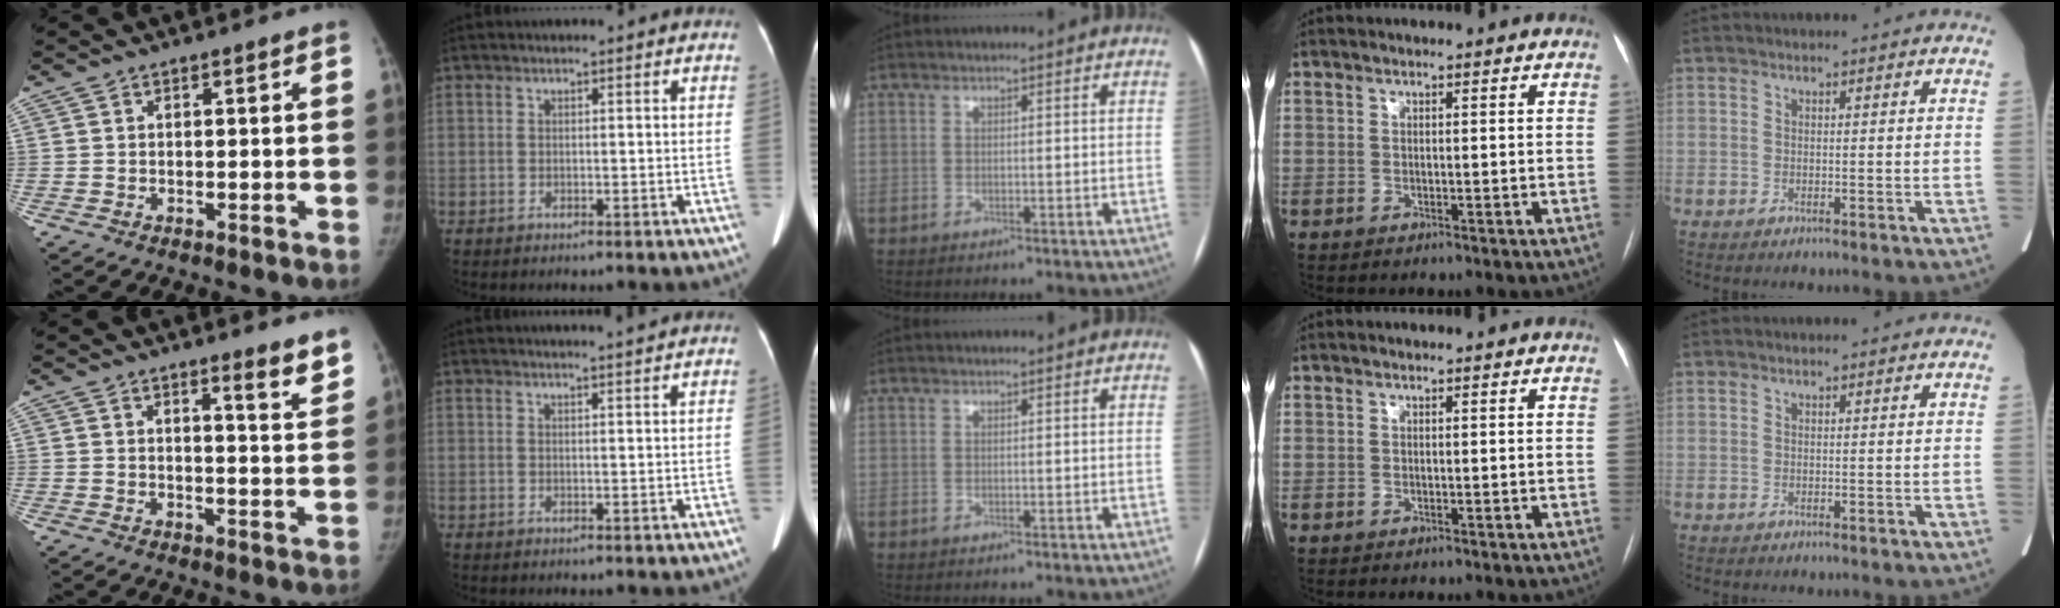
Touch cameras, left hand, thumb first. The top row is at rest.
{"thumb": {"total": 5.4, "force": [4.2, 0.6, 3.3], "torque": [-0.031, -0.035, 0.050]}, "index": {"total": 2.7, "force": [2.4, -0.8, 0.8], "torque": [-0.012, 0.000, 0.034]}}